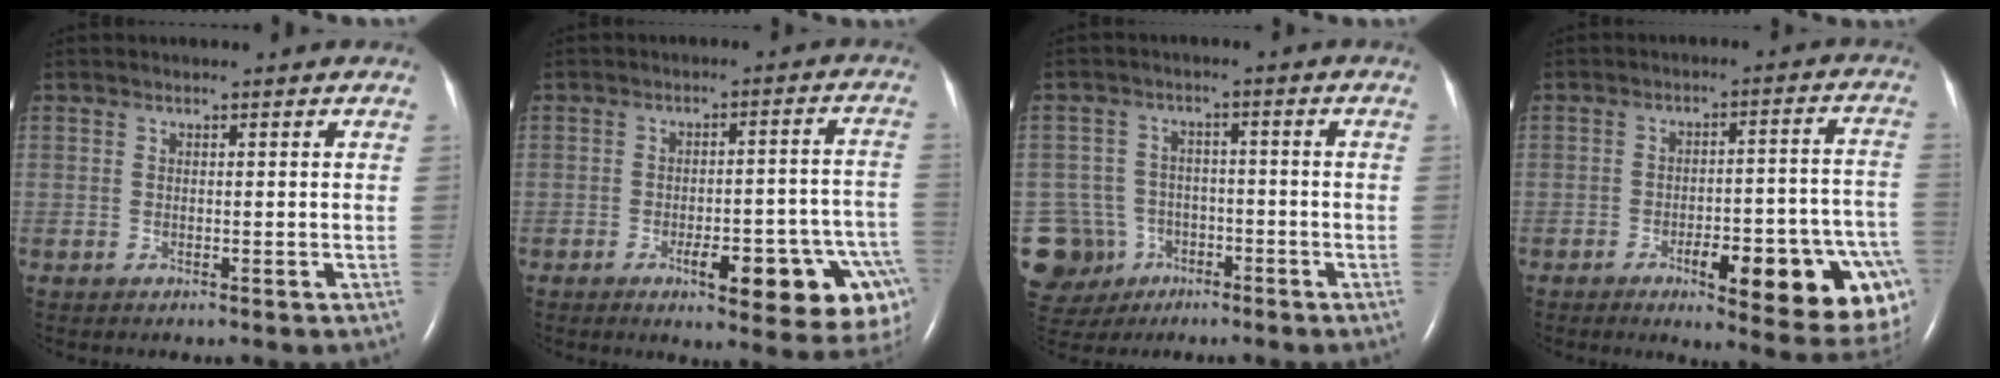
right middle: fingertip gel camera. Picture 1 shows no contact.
{"total": 16.8, "force": [-8.1, 3.6, 14.2], "torque": [-0.081, 0.027, -0.094]}
{"total": 9.5, "force": [-4.3, 8.4, 1.3], "torque": [-0.048, 0.013, -0.056]}
{"total": 19.0, "force": [-8.3, 3.4, 16.7], "torque": [-0.122, 0.015, -0.100]}